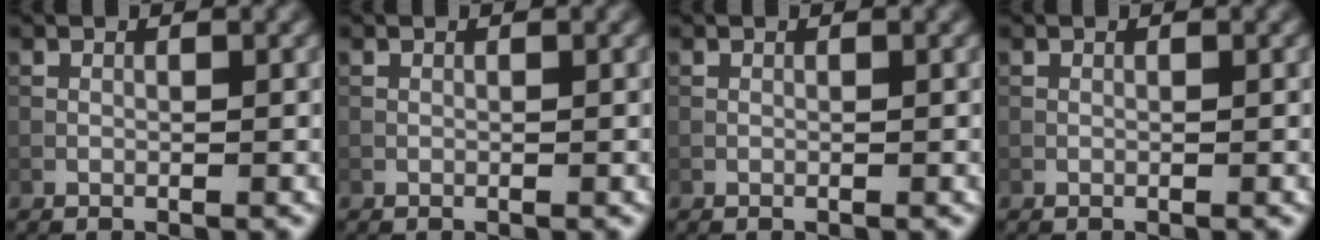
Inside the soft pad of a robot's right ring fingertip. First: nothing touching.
{"total": 0.0}
{"total": 0.0}
{"total": 0.0}